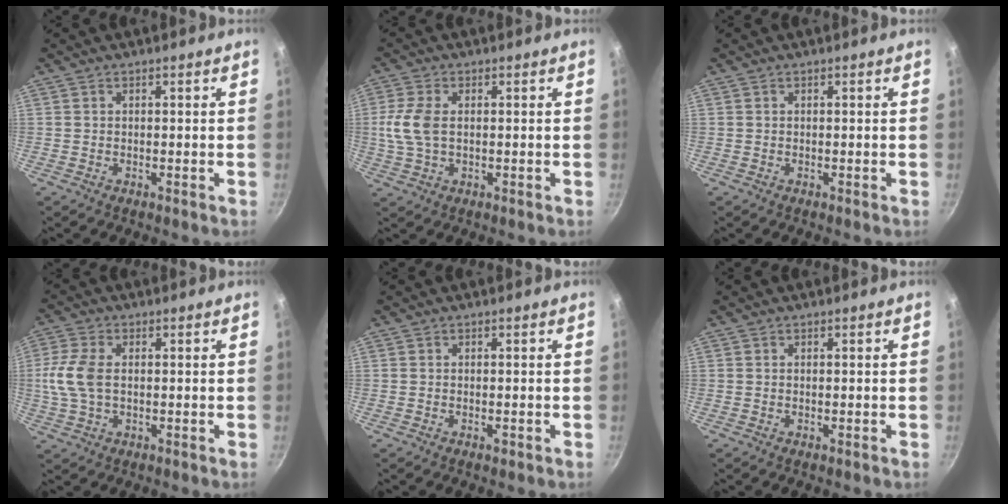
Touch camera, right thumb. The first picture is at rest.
{"total": 7.0, "force": [0.5, 4.0, 5.7], "torque": [-0.125, 0.005, 0.008]}
{"total": 0.0}
{"total": 7.9, "force": [0.3, 4.7, 6.4], "torque": [-0.143, 0.009, 0.001]}
{"total": 0.9, "force": [-0.4, 0.4, 0.7], "torque": [-0.011, 0.002, -0.007]}
{"total": 0.0}